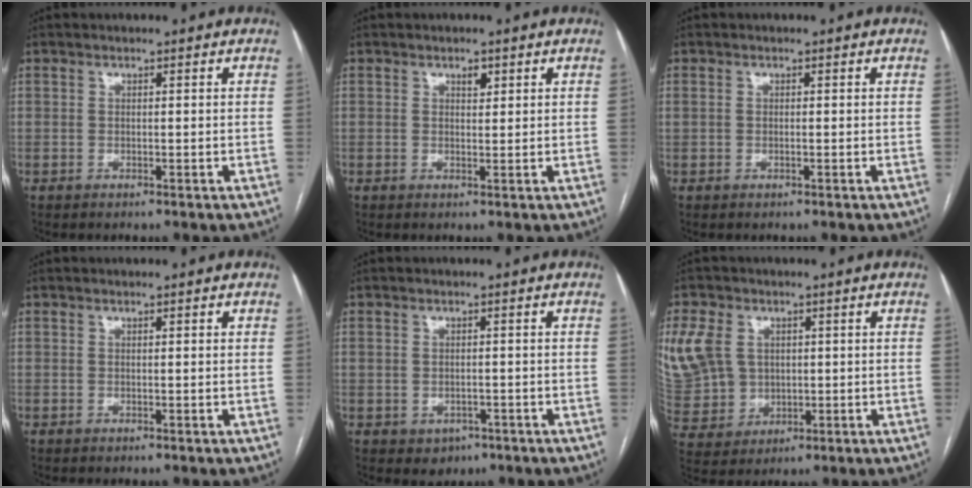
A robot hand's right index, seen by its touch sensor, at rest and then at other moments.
{"total": 1.5, "force": [1.0, 0.7, 0.9], "torque": [-0.013, -0.002, 0.015]}
{"total": 0.0}
{"total": 0.0}
{"total": 2.9, "force": [-1.2, 2.5, 1.0], "torque": [-0.009, 0.004, -0.003]}
{"total": 14.7, "force": [3.7, 12.3, 7.2], "torque": [-0.198, 0.029, 0.094]}